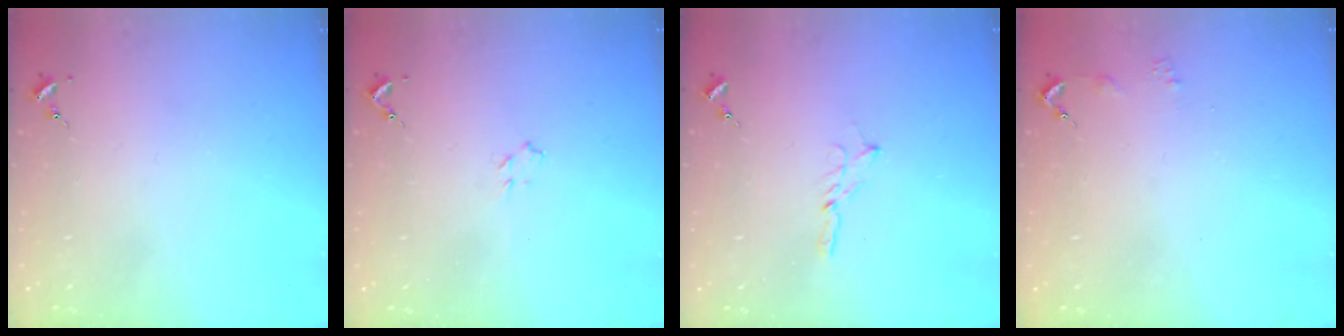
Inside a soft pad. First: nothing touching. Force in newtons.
{"total": 4.2, "press": 4.1, "slide": 0.6}
{"total": 1.8, "press": 1.7, "slide": 0.2}
{"total": 2.4, "press": 2.4, "slide": 0.3}